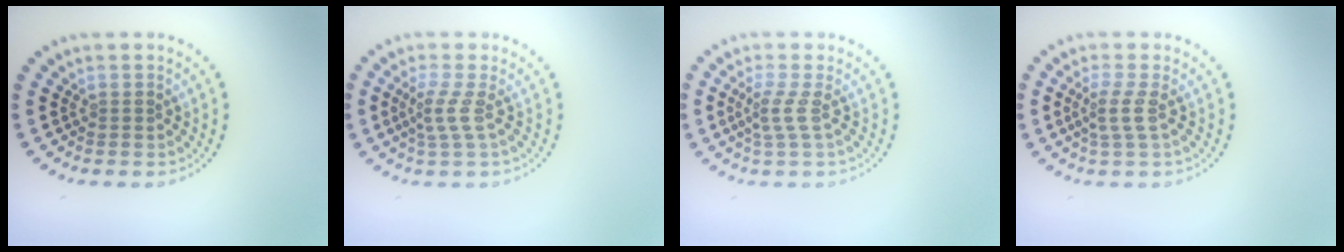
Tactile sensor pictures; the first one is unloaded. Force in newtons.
{"total": 2.2, "press": 1.5, "slide": 1.5}
{"total": 2.0, "press": 1.3, "slide": 1.5}
{"total": 2.0, "press": 1.5, "slide": 1.2}